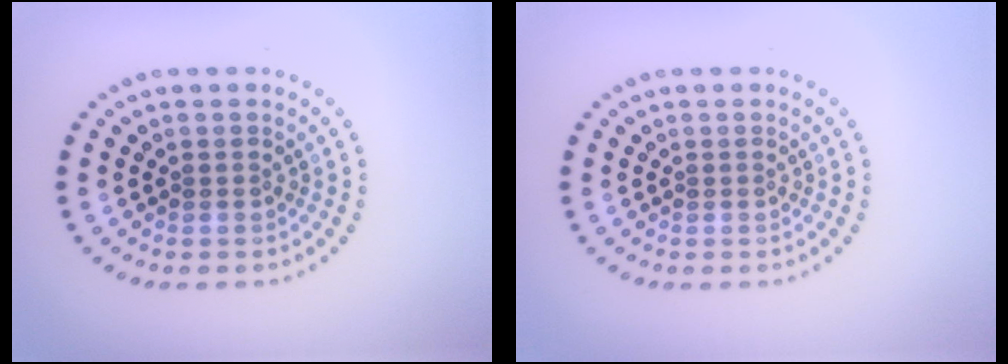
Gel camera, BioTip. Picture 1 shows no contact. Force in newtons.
{"total": 0.0}